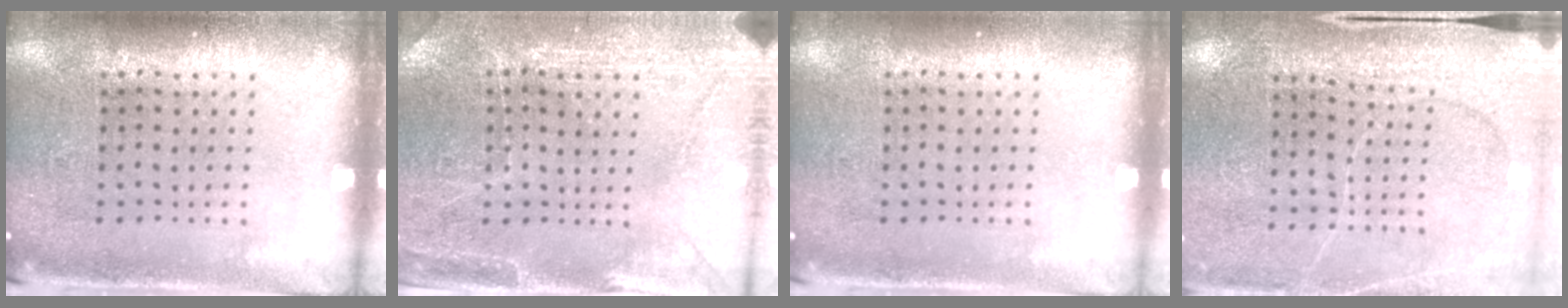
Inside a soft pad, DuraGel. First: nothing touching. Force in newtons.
{"total": 2.8, "press": 2.8, "slide": 0.4}
{"total": 0.0}
{"total": 3.0, "press": 3.0, "slide": 0.1}